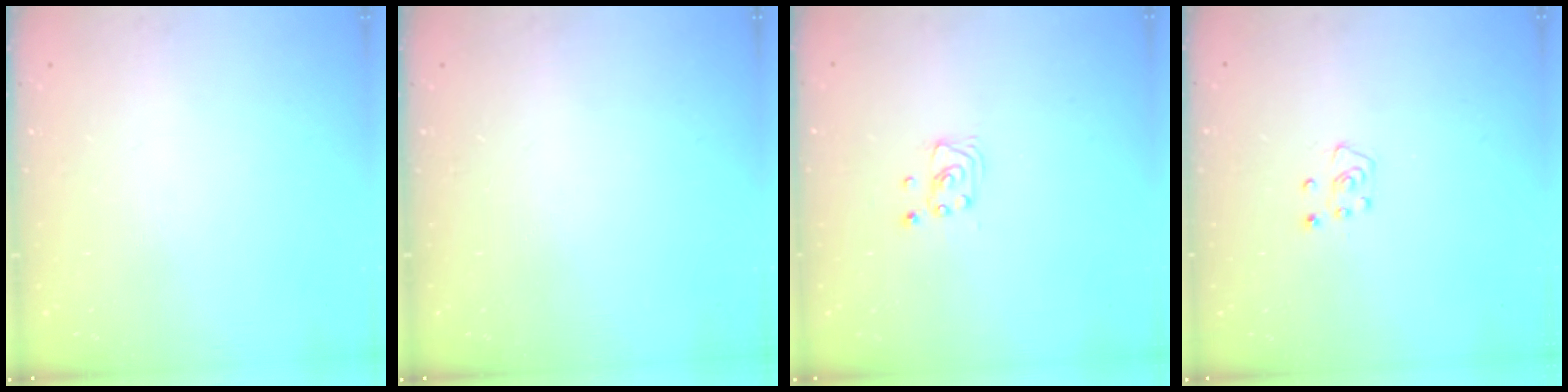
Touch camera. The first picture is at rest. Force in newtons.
{"total": 0.0}
{"total": 2.2, "press": 2.2, "slide": 0.2}
{"total": 4.8, "press": 4.8, "slide": 0.4}